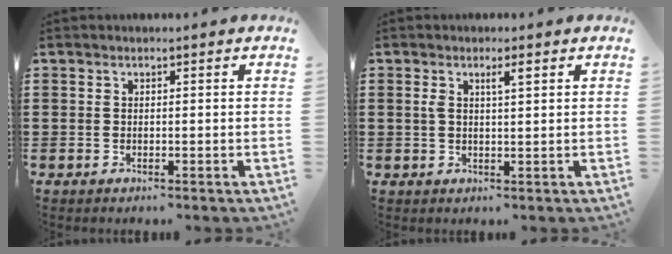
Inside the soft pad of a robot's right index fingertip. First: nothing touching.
{"total": 2.3, "force": [1.0, 0.5, 2.0], "torque": [-0.041, 0.005, 0.014]}